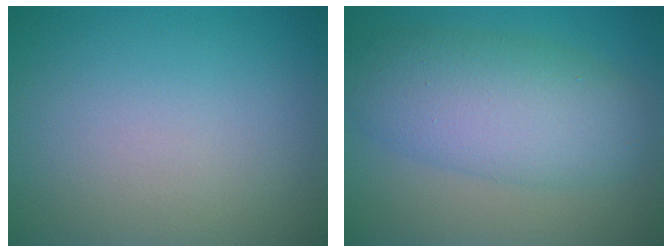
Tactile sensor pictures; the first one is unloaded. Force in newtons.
{"total": 7.1, "press": 7.1, "slide": 0.0}